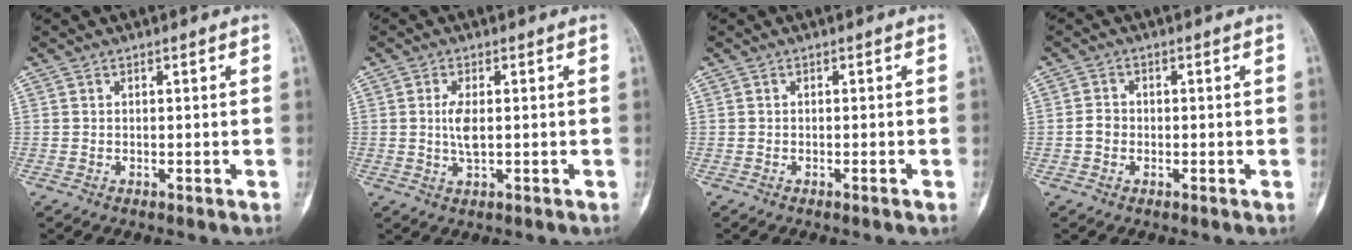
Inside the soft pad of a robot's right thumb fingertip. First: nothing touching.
{"total": 3.7, "force": [0.0, 1.3, 3.5], "torque": [-0.073, -0.006, -0.001]}
{"total": 1.0, "force": [-0.6, -0.1, 0.8], "torque": [-0.015, 0.001, -0.007]}
{"total": 2.3, "force": [-0.6, 1.9, 1.0], "torque": [-0.013, 0.008, -0.015]}